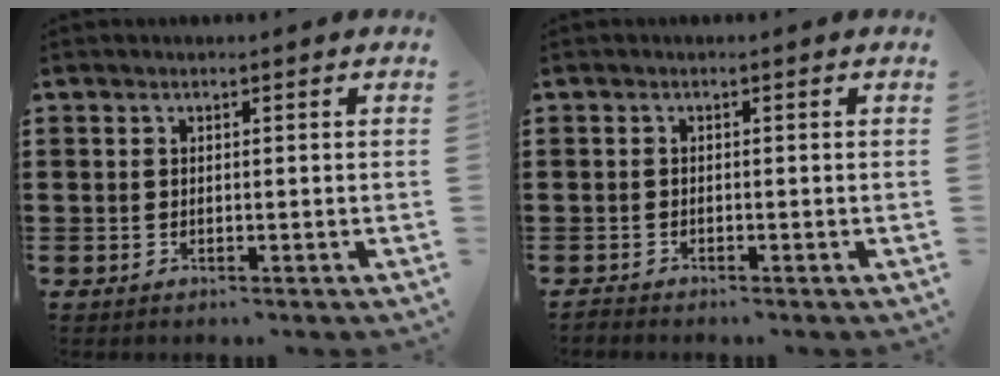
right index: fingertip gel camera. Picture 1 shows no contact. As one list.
[{"total": 0.7, "force": [-0.7, 0.0, 0.0], "torque": [-0.001, -0.001, -0.014]}]